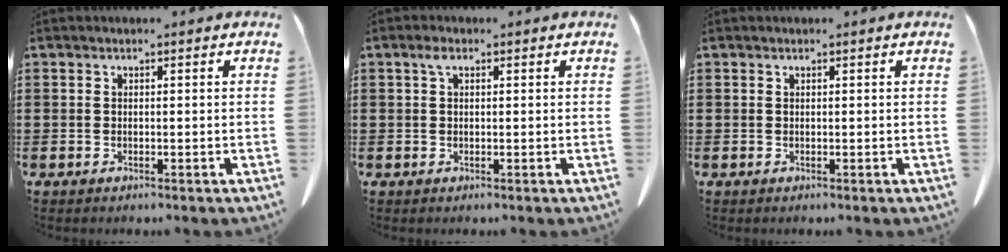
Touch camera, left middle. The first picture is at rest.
{"total": 1.7, "force": [0.6, 0.8, 1.4], "torque": [-0.031, 0.007, 0.009]}
{"total": 0.0}